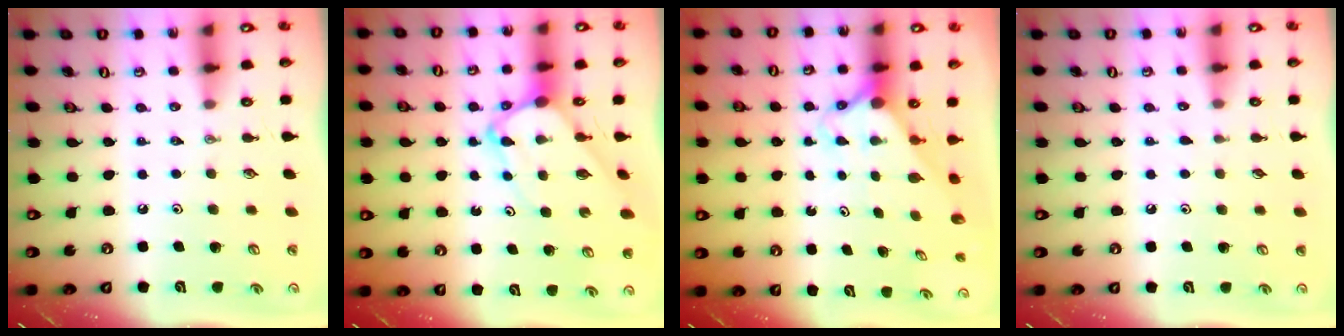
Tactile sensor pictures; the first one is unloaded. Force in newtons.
{"total": 5.8, "press": 5.8, "slide": 0.5}
{"total": 2.7, "press": 2.7, "slide": 0.2}
{"total": 3.8, "press": 3.7, "slide": 0.6}